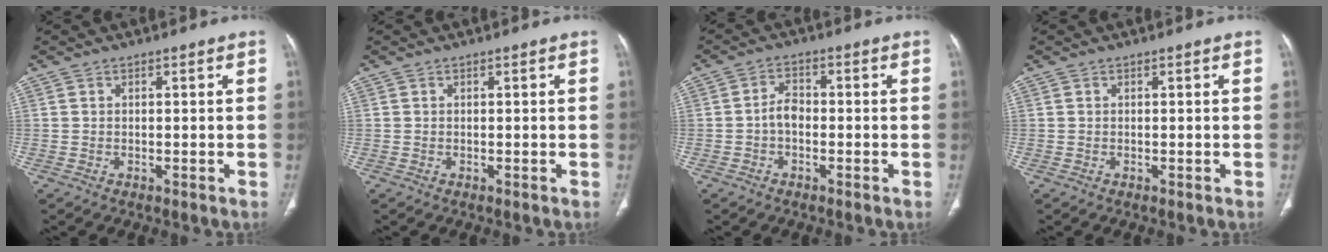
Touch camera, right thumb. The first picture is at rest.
{"total": 0.0}
{"total": 3.2, "force": [-0.8, 2.0, 2.3], "torque": [-0.032, 0.014, -0.021]}
{"total": 0.0}